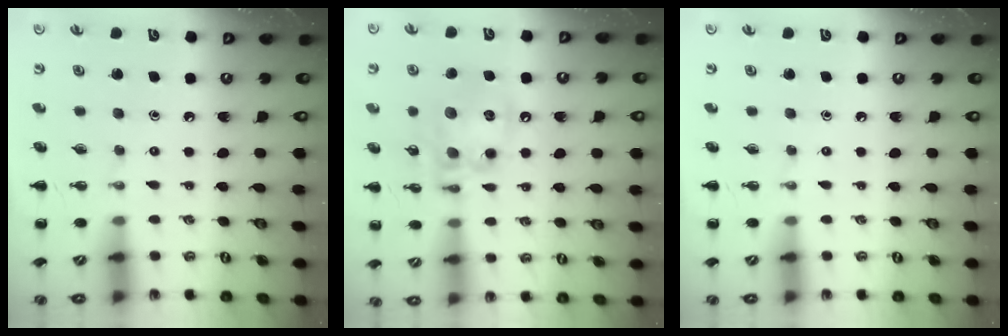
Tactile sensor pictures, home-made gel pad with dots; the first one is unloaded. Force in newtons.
{"total": 13.9, "press": 13.6, "slide": 3.1}
{"total": 0.0}